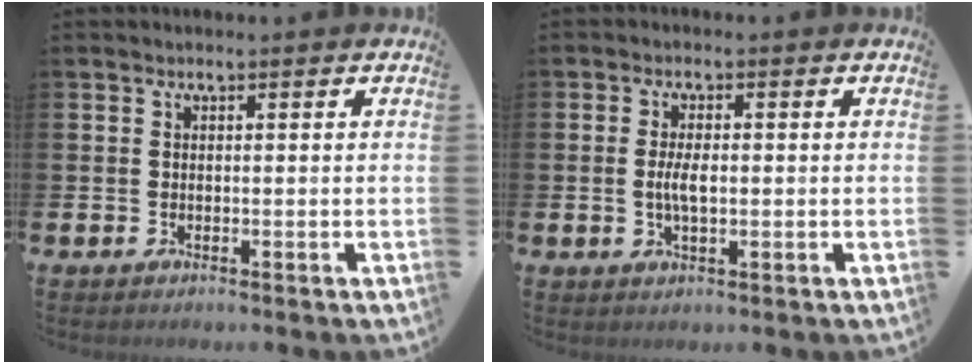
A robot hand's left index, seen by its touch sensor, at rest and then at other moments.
{"total": 3.4, "force": [-0.1, 1.4, 3.1], "torque": [-0.056, 0.002, -0.004]}